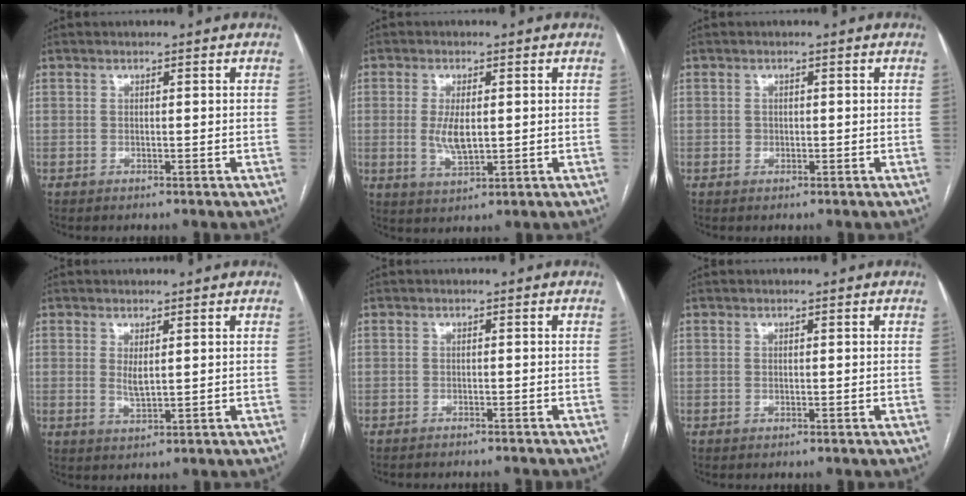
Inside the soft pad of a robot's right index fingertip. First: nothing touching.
{"total": 5.0, "force": [0.1, 1.8, 4.6], "torque": [-0.098, -0.008, 0.007]}
{"total": 0.8, "force": [-0.1, 0.7, 0.2], "torque": [-0.004, 0.002, -0.002]}
{"total": 2.2, "force": [0.6, 0.5, 2.0], "torque": [-0.044, -0.009, 0.016]}
{"total": 5.6, "force": [-5.4, 0.8, 1.4], "torque": [-0.014, -0.013, -0.063]}
{"total": 0.0}